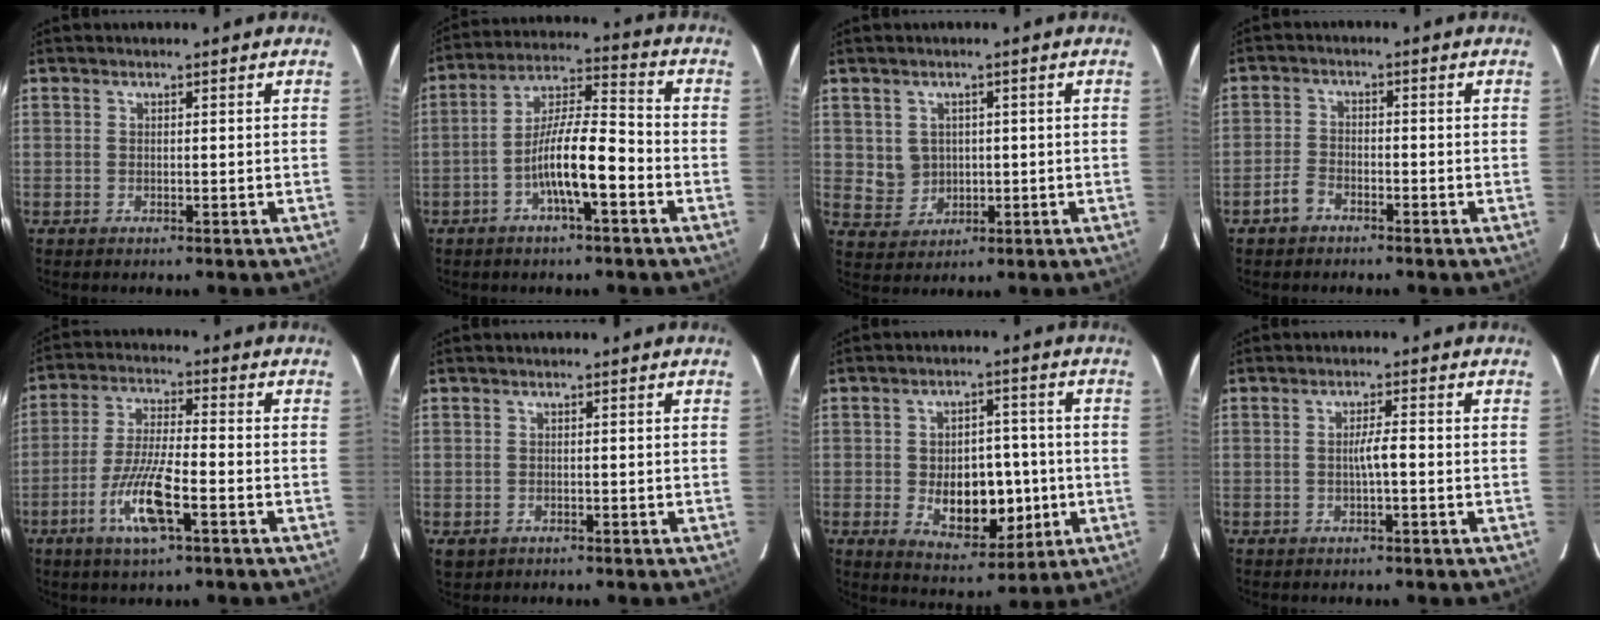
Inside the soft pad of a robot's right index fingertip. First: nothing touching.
{"total": 10.6, "force": [-3.9, 1.7, 9.7], "torque": [-0.180, 0.016, -0.069]}
{"total": 4.3, "force": [0.6, 4.1, 1.2], "torque": [-0.023, 0.010, 0.022]}
{"total": 3.0, "force": [-2.2, 1.7, 1.3], "torque": [-0.031, 0.004, -0.038]}
{"total": 10.0, "force": [-4.3, 1.5, 9.0], "torque": [-0.177, -0.010, -0.079]}
{"total": 2.4, "force": [-1.1, 2.0, 0.5], "torque": [-0.009, 0.001, -0.011]}
{"total": 11.1, "force": [-1.8, 6.4, 8.8], "torque": [-0.131, 0.009, -0.015]}
{"total": 2.5, "force": [-0.4, 0.1, 2.4], "torque": [-0.043, 0.002, -0.009]}